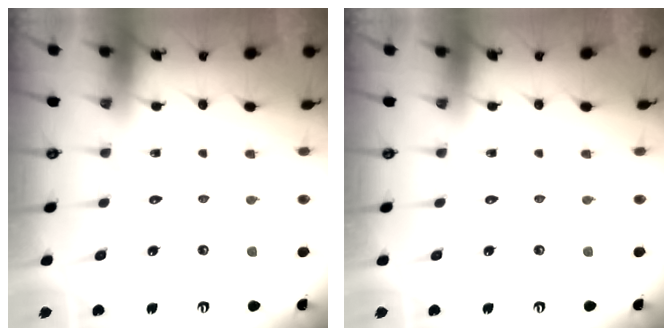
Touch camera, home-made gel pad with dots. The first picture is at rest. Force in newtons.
{"total": 0.0}